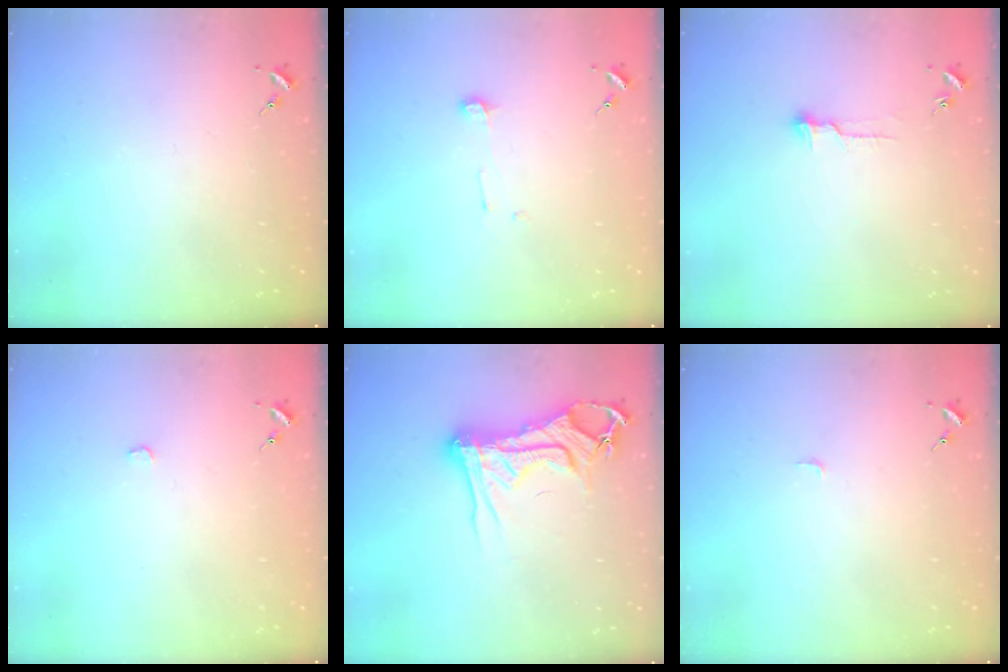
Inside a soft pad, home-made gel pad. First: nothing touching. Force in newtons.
{"total": 3.8, "press": 3.8, "slide": 0.5}
{"total": 7.3, "press": 7.3, "slide": 0.7}
{"total": 1.3, "press": 1.3, "slide": 0.1}
{"total": 17.4, "press": 17.4, "slide": 1.2}
{"total": 2.8, "press": 2.8, "slide": 0.3}